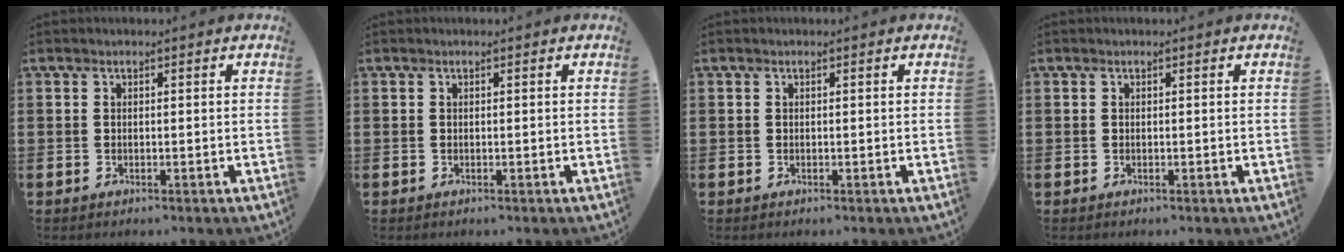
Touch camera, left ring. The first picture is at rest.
{"total": 0.0}
{"total": 0.0}
{"total": 0.0}